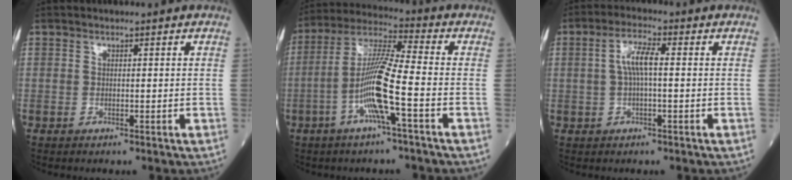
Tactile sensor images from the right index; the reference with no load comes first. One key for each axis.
{"total": 10.7, "fx": -3.4, "fy": -0.2, "fz": 10.2, "tx": -0.205, "ty": 0.003, "tz": -0.072}
{"total": 4.6, "fx": 0.3, "fy": 0.8, "fz": 4.5, "tx": -0.092, "ty": 0.012, "tz": 0.004}